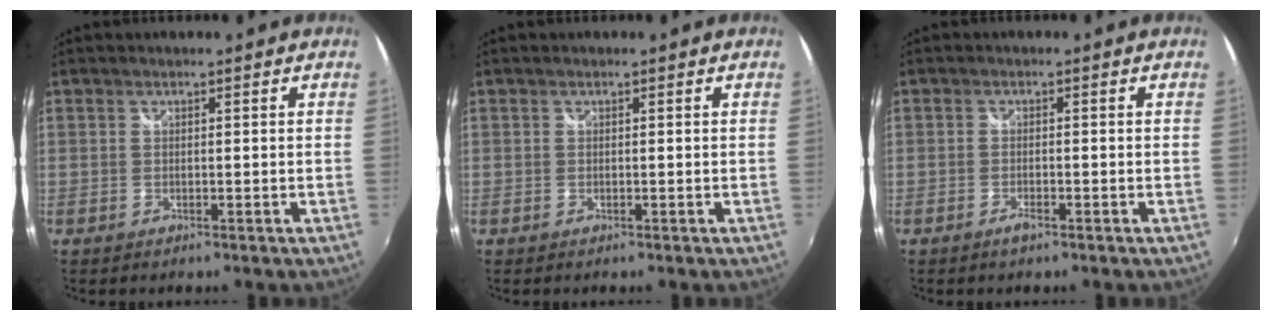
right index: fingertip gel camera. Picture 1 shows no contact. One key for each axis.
{"total": 0.0}
{"total": 1.7, "fx": -1.2, "fy": 0.4, "fz": 1.2, "tx": -0.028, "ty": -0.002, "tz": -0.023}